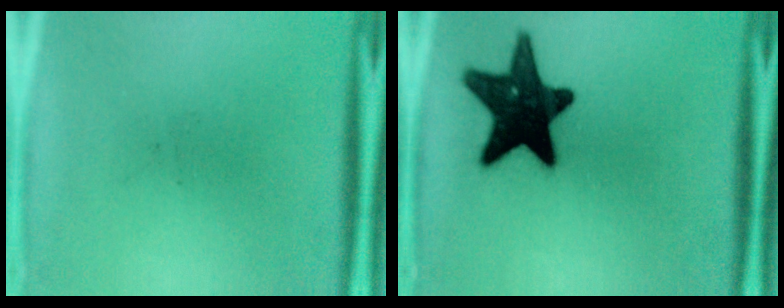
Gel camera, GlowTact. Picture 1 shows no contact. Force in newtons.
{"total": 17.2}